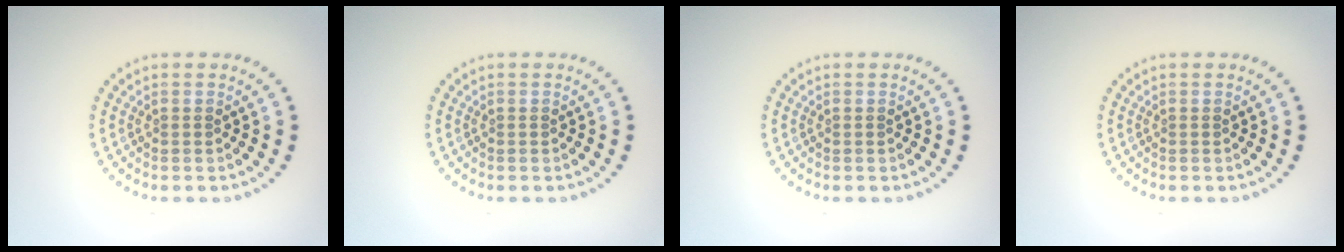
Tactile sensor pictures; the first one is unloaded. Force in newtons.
{"total": 0.0}
{"total": 0.0}
{"total": 0.0}